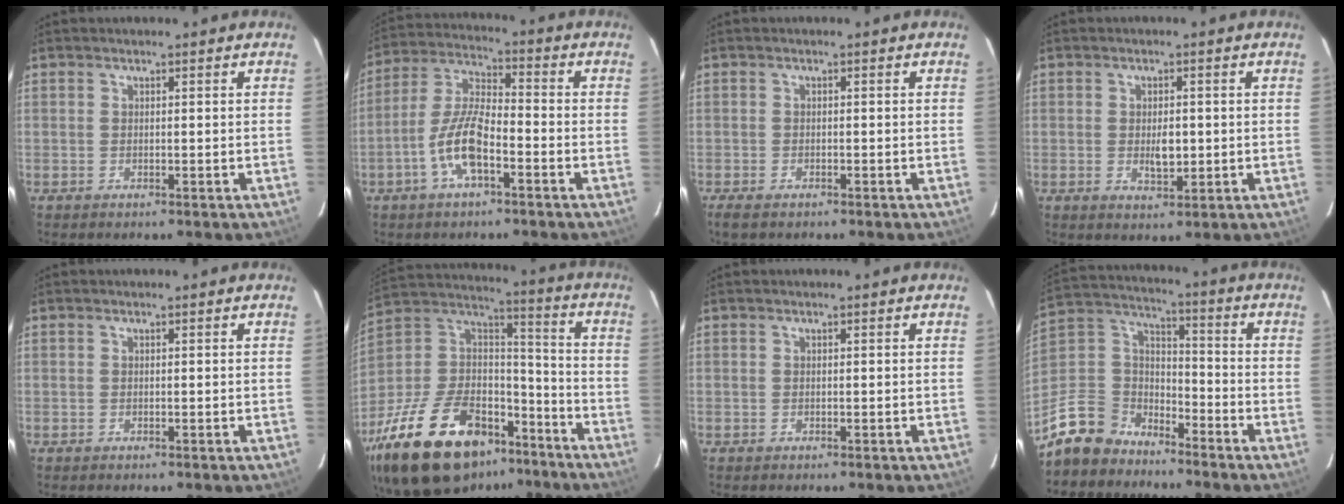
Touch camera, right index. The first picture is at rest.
{"total": 10.0, "force": [-4.5, 3.1, 8.3], "torque": [-0.181, 0.006, -0.087]}
{"total": 3.3, "force": [-2.5, 1.2, 1.8], "torque": [-0.047, -0.010, -0.045]}
{"total": 3.8, "force": [-0.3, 2.0, 3.2], "torque": [-0.056, -0.004, 0.000]}
{"total": 0.0}
{"total": 32.4, "force": [-20.7, 16.3, 18.9], "torque": [-0.381, 0.009, -0.323]}
{"total": 0.0}
{"total": 12.2, "force": [-9.3, 7.3, 3.3], "torque": [-0.093, 0.045, -0.168]}